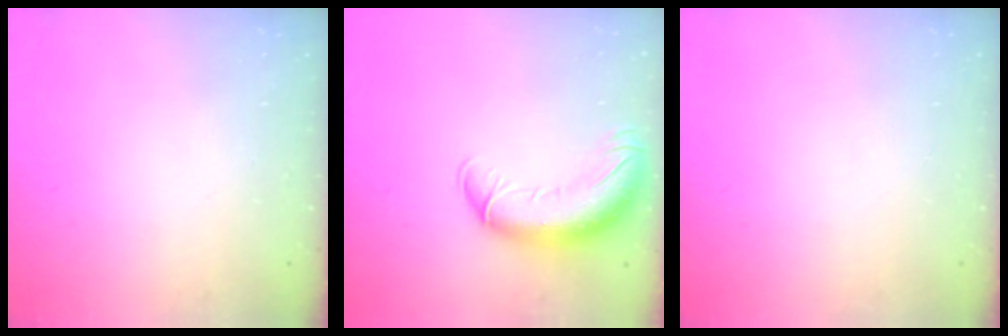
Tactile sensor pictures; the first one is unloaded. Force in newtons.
{"total": 13.4, "press": 13.0, "slide": 3.1}
{"total": 0.0}